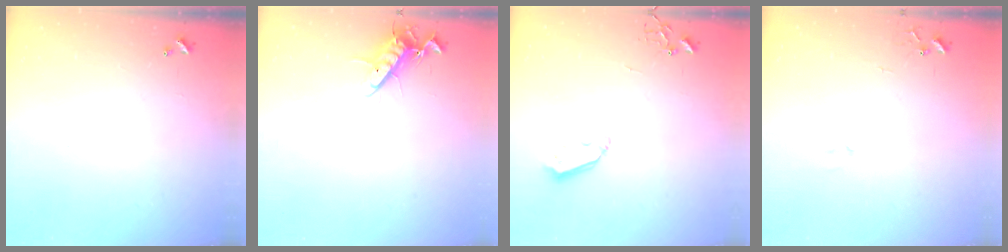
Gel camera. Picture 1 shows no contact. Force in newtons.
{"total": 12.1, "press": 11.9, "slide": 2.0}
{"total": 5.2, "press": 5.1, "slide": 0.5}
{"total": 7.6, "press": 7.6, "slide": 0.5}